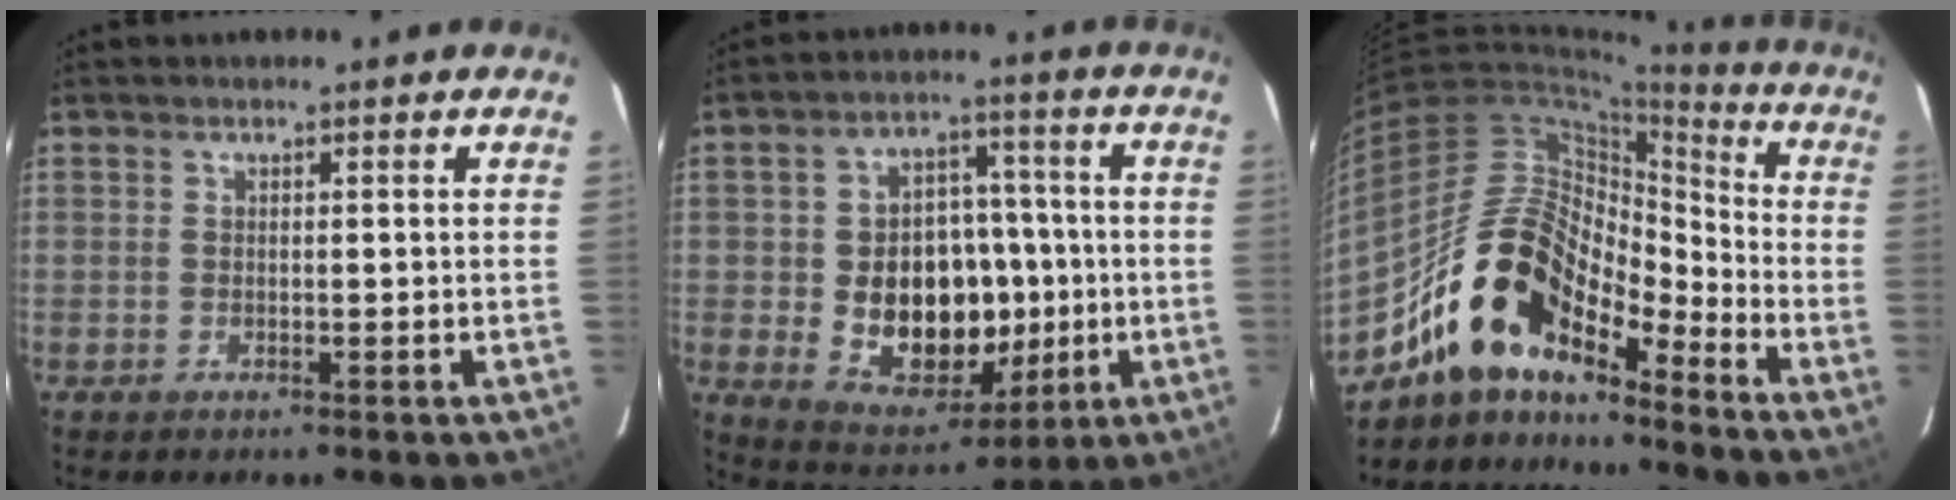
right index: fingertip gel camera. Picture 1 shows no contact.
{"total": 16.8, "force": [-2.1, 12.4, 11.1], "torque": [-0.219, 0.013, -0.004]}
{"total": 16.5, "force": [-12.8, 6.5, 8.2], "torque": [-0.146, 0.017, -0.249]}